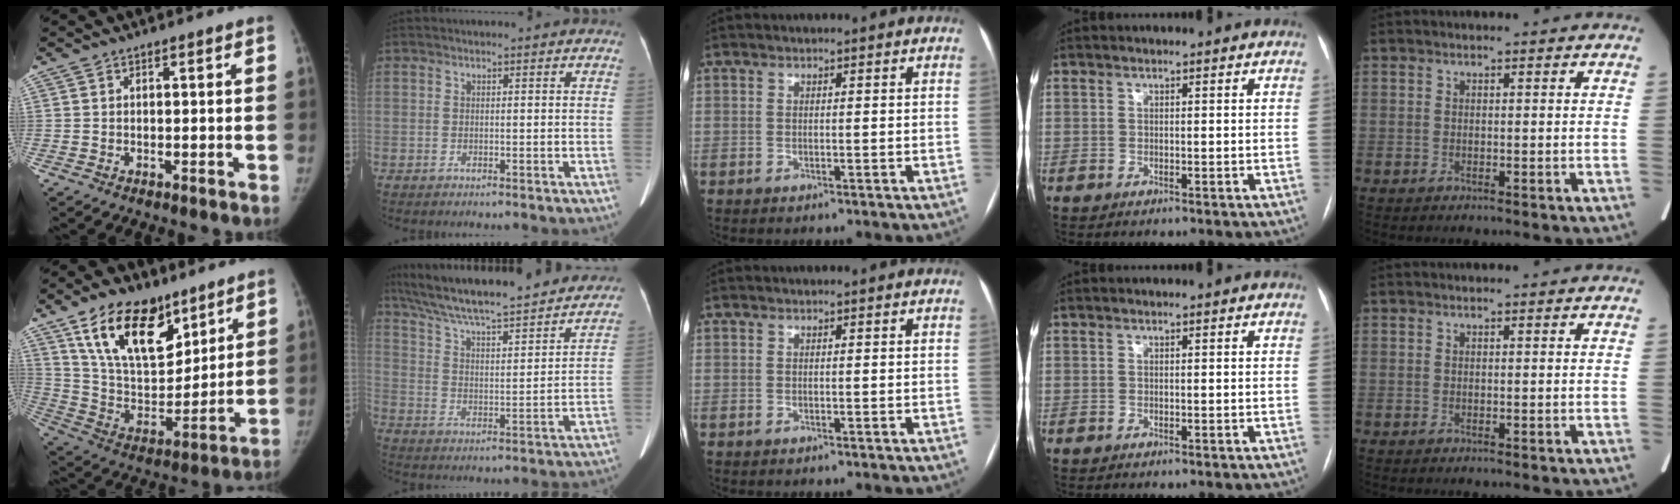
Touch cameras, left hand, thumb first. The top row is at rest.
{"thumb": {"total": 20.8, "force": [12.6, 11.1, 12.2], "torque": [-0.166, -0.054, 0.233]}, "index": {"total": 27.2, "force": [24.1, 3.7, 12.0], "torque": [-0.205, -0.004, 0.338]}}